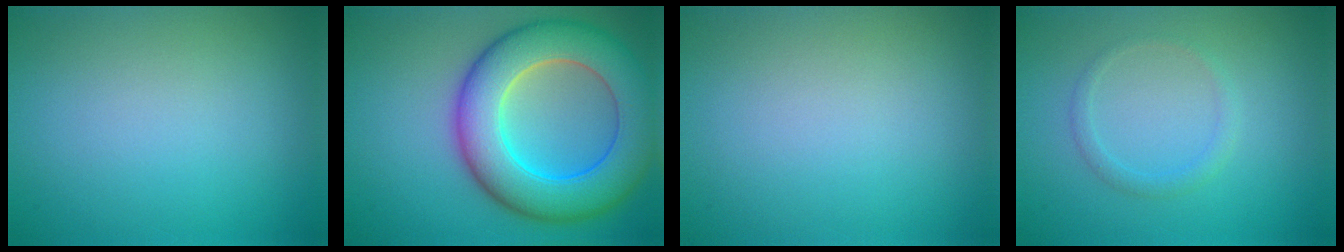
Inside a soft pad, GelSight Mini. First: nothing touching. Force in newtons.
{"total": 10.8, "press": 10.8, "slide": 0.5}
{"total": 0.0}
{"total": 1.2, "press": 1.2, "slide": 0.0}